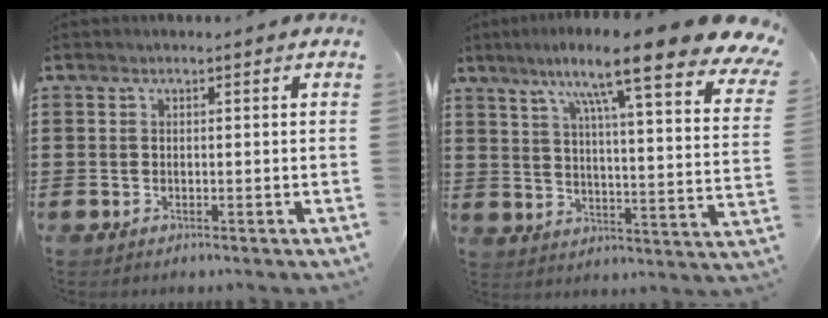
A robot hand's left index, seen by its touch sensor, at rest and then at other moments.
{"total": 13.3, "force": [9.5, 0.6, 9.2], "torque": [-0.169, -0.063, 0.143]}